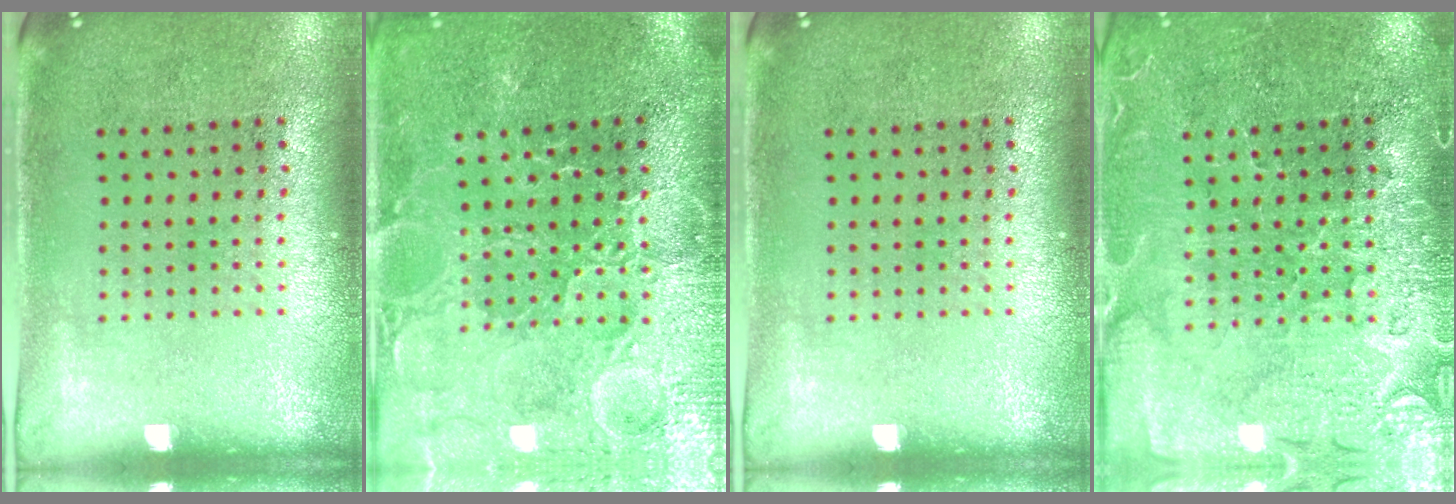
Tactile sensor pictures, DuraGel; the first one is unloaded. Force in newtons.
{"total": 3.7, "press": 3.6, "slide": 0.9}
{"total": 0.0}
{"total": 3.5, "press": 3.4, "slide": 0.9}